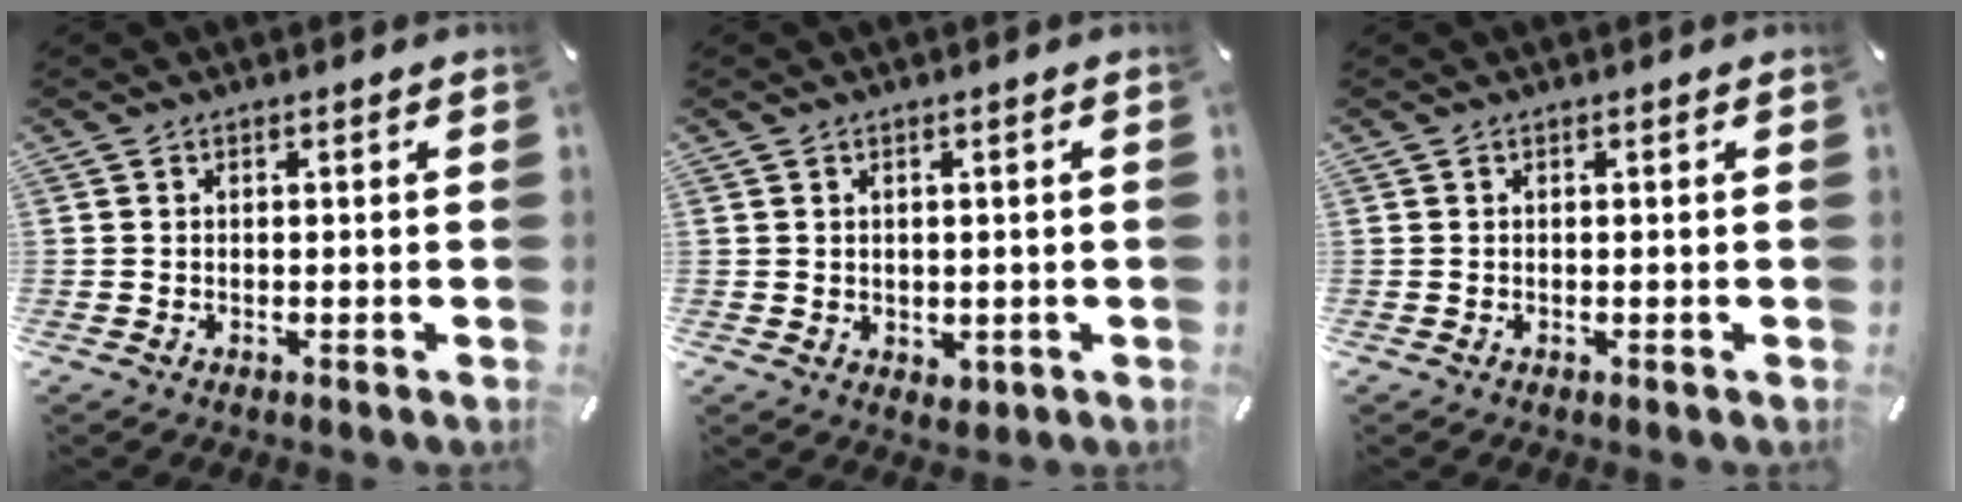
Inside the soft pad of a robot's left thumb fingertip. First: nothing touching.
{"total": 2.0, "force": [0.3, 1.9, 0.6], "torque": [-0.003, -0.001, 0.004]}
{"total": 0.0}